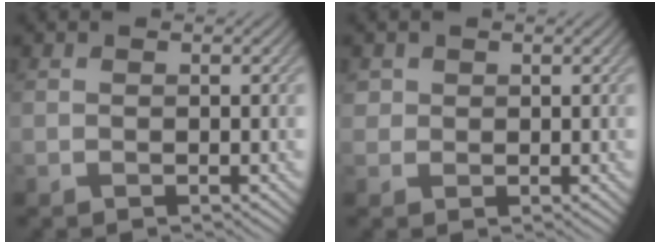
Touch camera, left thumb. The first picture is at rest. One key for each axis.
{"total": 1.4, "fx": 0.6, "fy": 1.3, "fz": 0.1, "tx": -0.004, "ty": -0.004, "tz": 0.010}